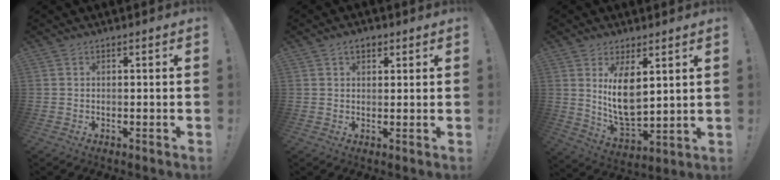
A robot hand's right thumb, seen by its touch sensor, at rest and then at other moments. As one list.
[{"total": 3.0, "force": [1.6, 1.8, 1.8], "torque": [-0.024, -0.002, 0.028]}, {"total": 11.6, "force": [4.4, 5.8, 9.0], "torque": [-0.170, -0.039, 0.081]}]